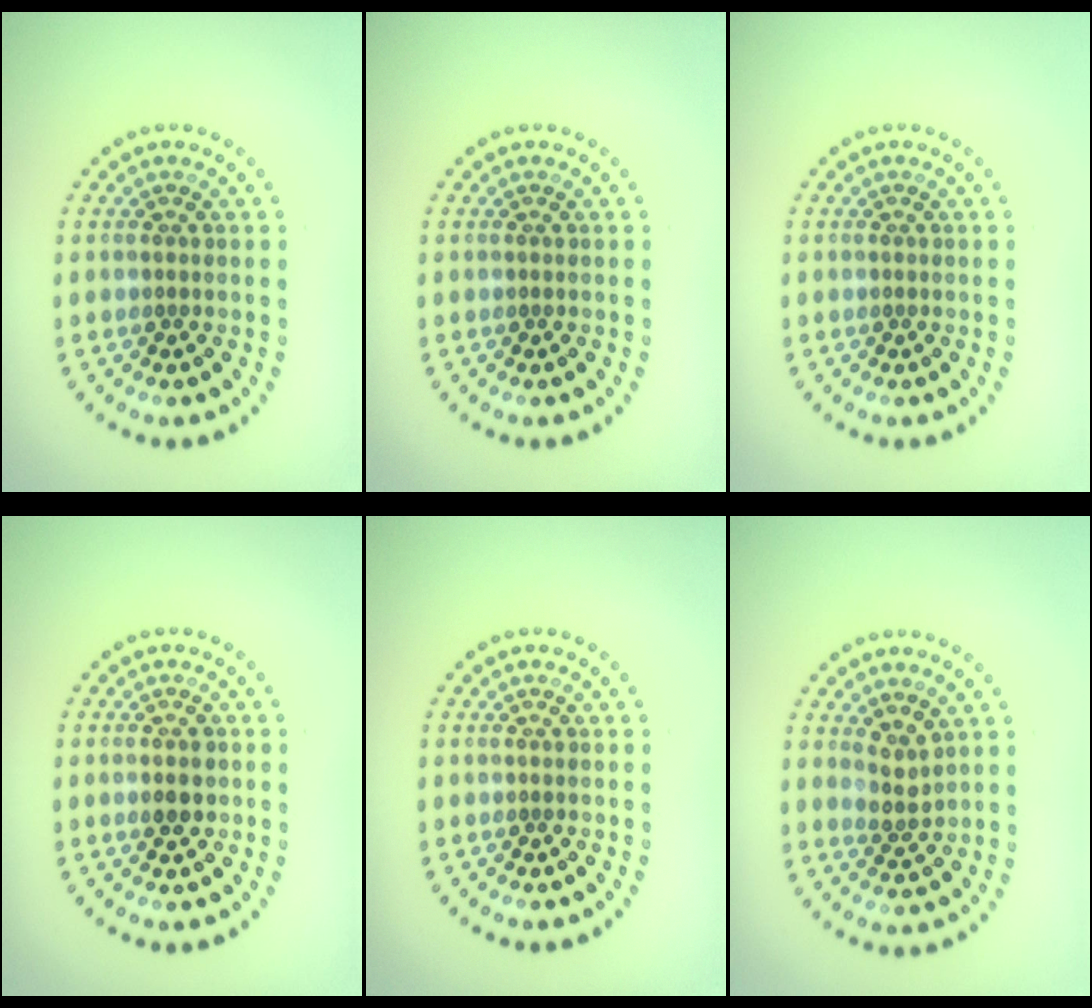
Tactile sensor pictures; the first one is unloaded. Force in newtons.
{"total": 0.0}
{"total": 0.0}
{"total": 2.0, "press": 2.0, "slide": 0.2}
{"total": 0.0}
{"total": 2.0, "press": 1.5, "slide": 1.3}